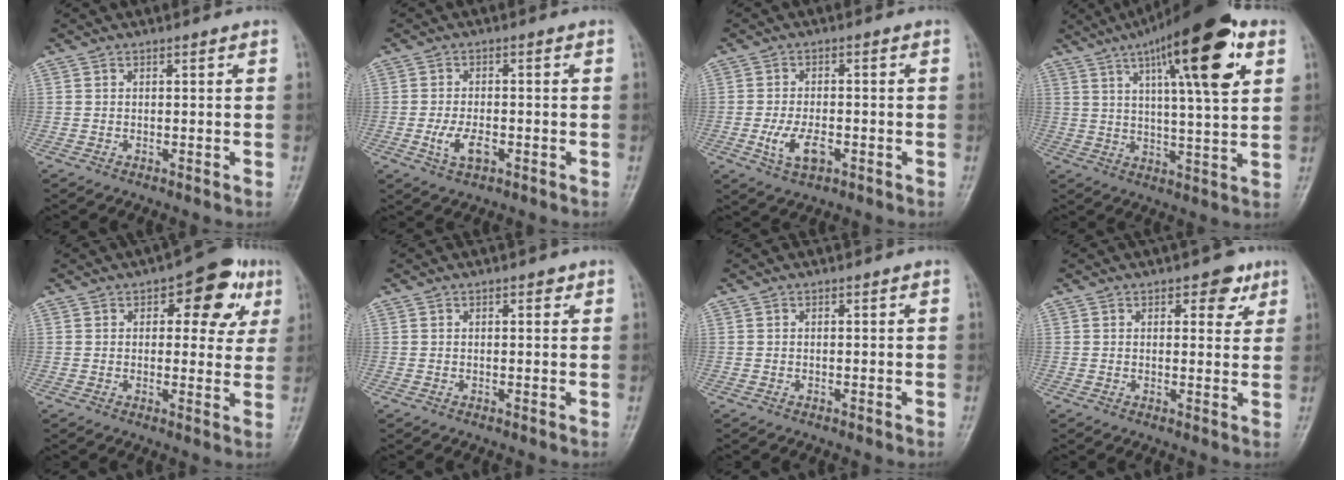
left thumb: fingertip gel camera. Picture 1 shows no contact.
{"total": 4.7, "force": [-1.7, 2.4, 3.7], "torque": [-0.073, 0.006, -0.027]}
{"total": 5.9, "force": [-2.0, 3.0, 4.6], "torque": [-0.090, 0.006, -0.033]}
{"total": 20.5, "force": [9.1, 5.0, 17.7], "torque": [-0.250, -0.013, 0.137]}
{"total": 10.9, "force": [4.4, 5.9, 8.1], "torque": [-0.052, 0.001, 0.047]}
{"total": 1.3, "force": [0.7, 0.6, 0.9], "torque": [-0.006, 0.000, 0.008]}
{"total": 0.0}
{"total": 4.8, "force": [2.6, 2.7, 3.0], "torque": [-0.011, -0.009, 0.028]}